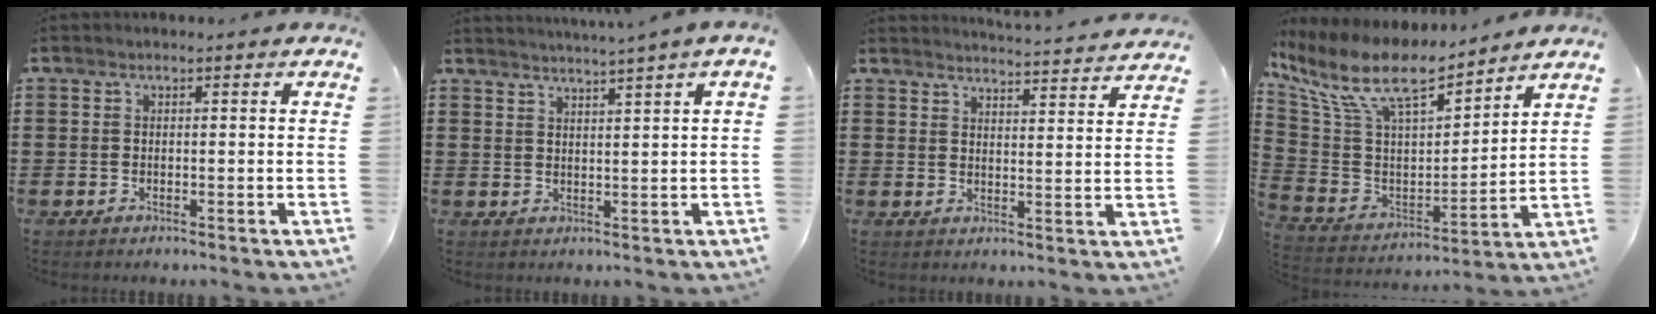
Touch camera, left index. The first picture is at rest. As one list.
[{"total": 2.1, "force": [1.8, -1.0, 0.4], "torque": [-0.011, -0.009, 0.033]}, {"total": 3.7, "force": [3.6, -0.7, 0.0], "torque": [-0.006, -0.032, 0.060]}, {"total": 11.7, "force": [8.5, 3.6, 7.2], "torque": [-0.170, -0.047, 0.149]}]